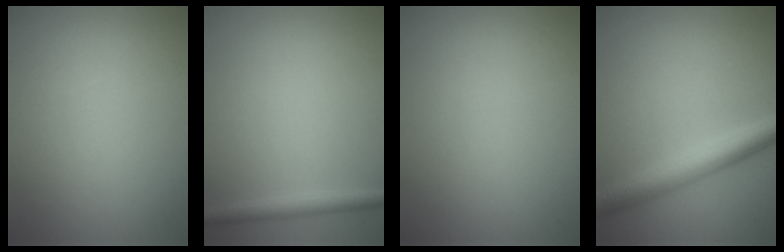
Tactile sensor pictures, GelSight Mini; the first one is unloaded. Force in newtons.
{"total": 1.8, "press": 1.8, "slide": 0.1}
{"total": 0.0}
{"total": 4.2, "press": 4.2, "slide": 0.1}